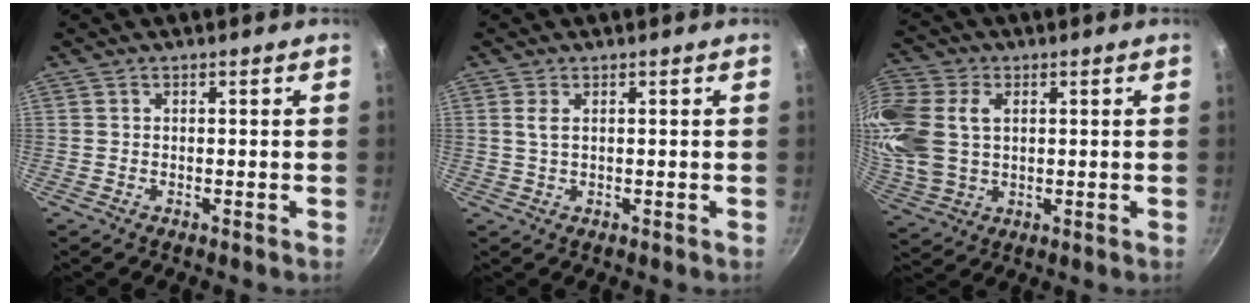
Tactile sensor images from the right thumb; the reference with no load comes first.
{"total": 1.9, "force": [0.6, 0.9, 1.6], "torque": [-0.031, -0.003, 0.012]}
{"total": 17.0, "force": [3.2, 12.4, 11.3], "torque": [-0.259, 0.007, 0.065]}